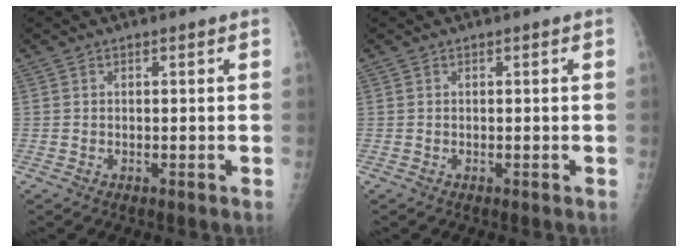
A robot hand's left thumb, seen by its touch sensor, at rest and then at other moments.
{"total": 0.0}